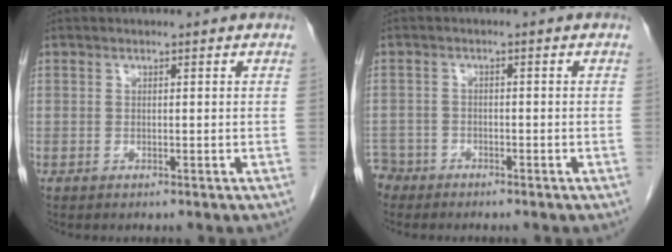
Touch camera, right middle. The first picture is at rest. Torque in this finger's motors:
{"motor_torque": [1.09, -1.05, 0.32, 0.00]}